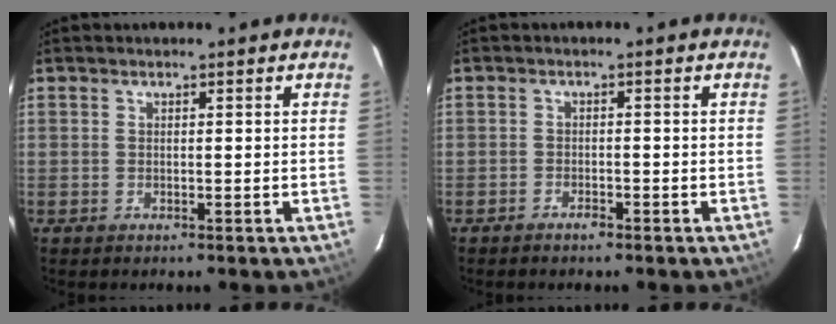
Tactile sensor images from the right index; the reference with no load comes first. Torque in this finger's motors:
{"motor_torque": [0.31, -0.28, 0.02, 0.00]}